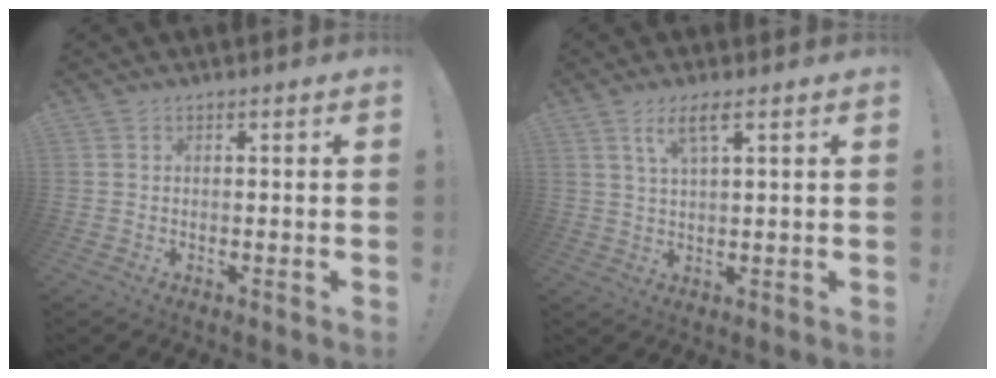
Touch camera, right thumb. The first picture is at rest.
{"total": 5.3, "force": [3.0, 0.9, 4.3], "torque": [-0.082, -0.003, 0.050]}